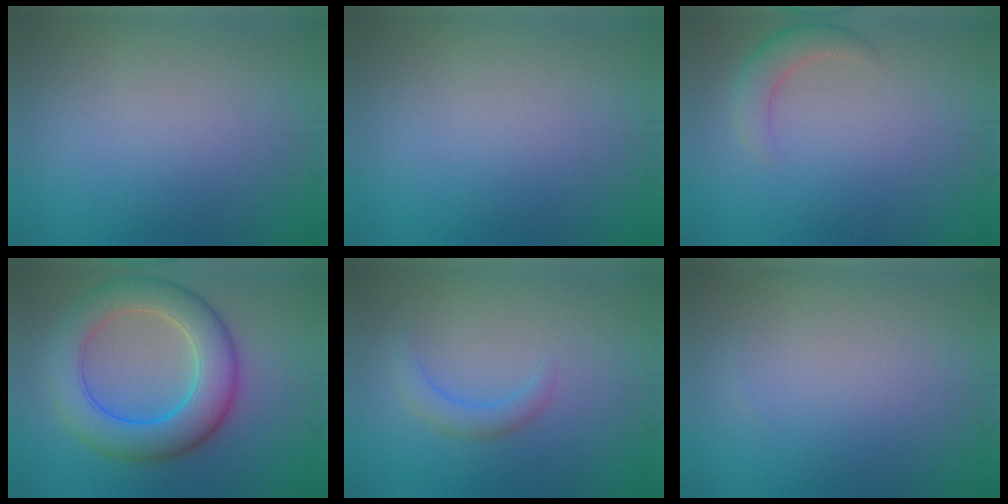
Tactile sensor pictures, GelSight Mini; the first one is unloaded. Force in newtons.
{"total": 0.0}
{"total": 2.4, "press": 2.4, "slide": 0.2}
{"total": 7.9, "press": 7.9, "slide": 0.1}
{"total": 1.9, "press": 1.9, "slide": 0.3}
{"total": 0.0}